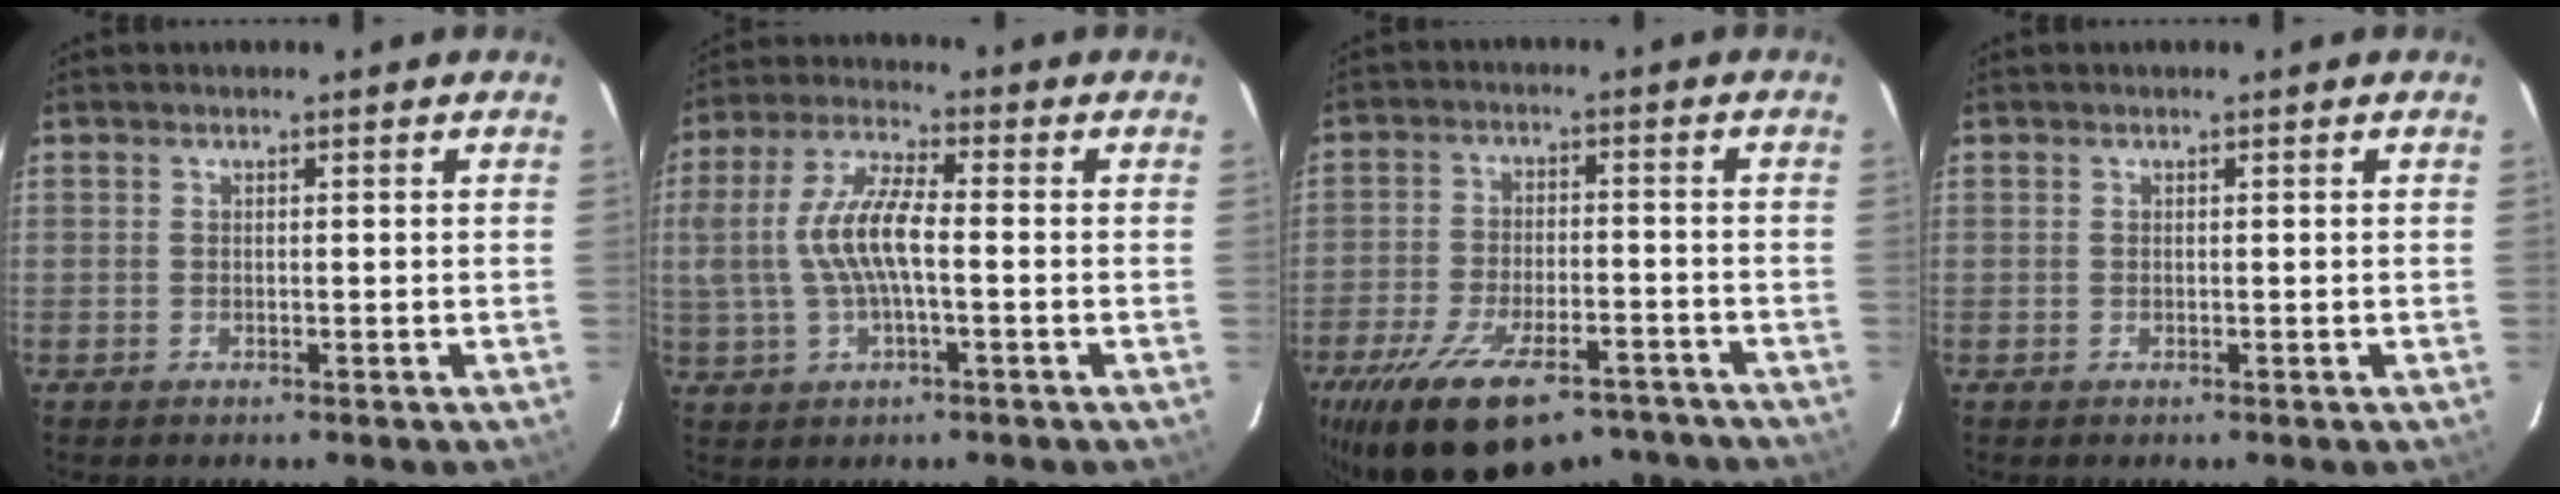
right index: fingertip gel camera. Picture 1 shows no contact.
{"total": 10.6, "force": [-0.6, 3.4, 10.0], "torque": [-0.203, 0.007, -0.008]}
{"total": 21.5, "force": [-15.8, 8.6, 11.7], "torque": [-0.234, -0.029, -0.235]}
{"total": 0.0}